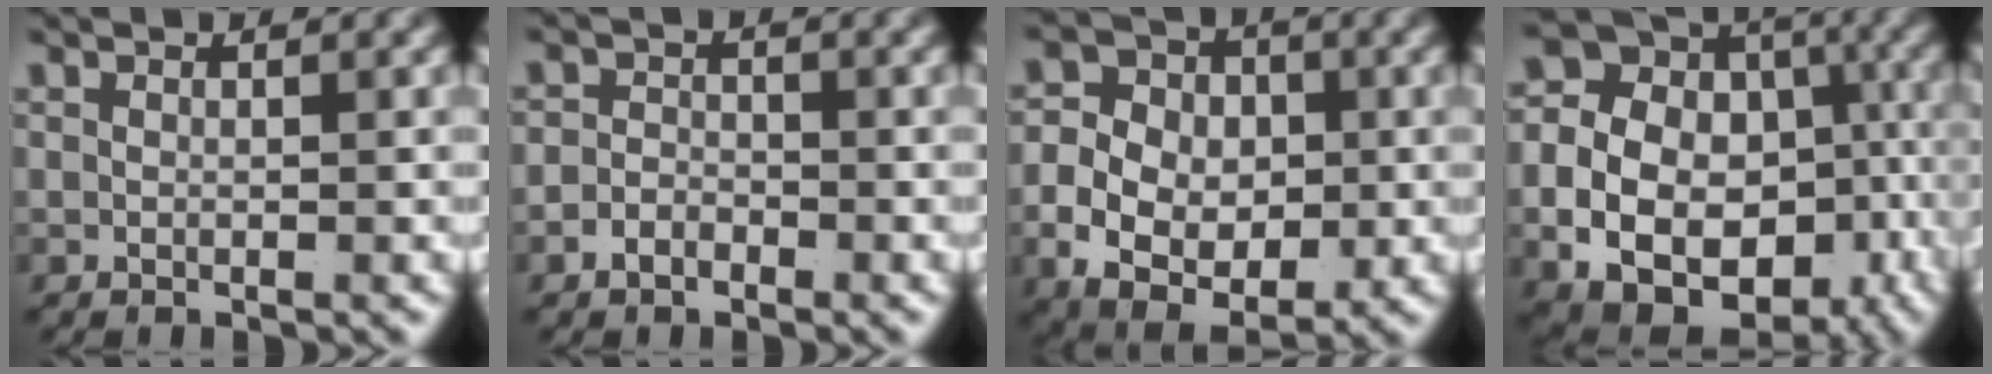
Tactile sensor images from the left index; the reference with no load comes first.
{"total": 1.8, "force": [-1.4, 1.0, 0.2], "torque": [0.001, -0.009, -0.026]}
{"total": 12.3, "force": [-2.9, 9.9, 6.7], "torque": [-0.134, -0.045, -0.038]}
{"total": 20.3, "force": [-3.1, 17.2, 10.3], "torque": [-0.226, -0.059, -0.054]}